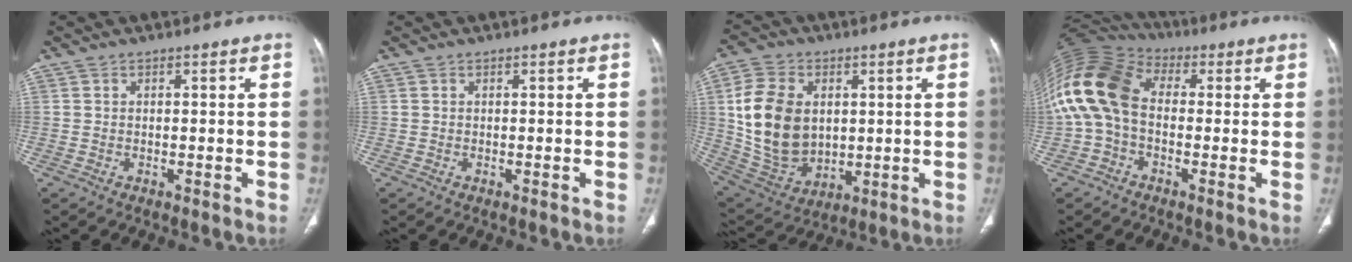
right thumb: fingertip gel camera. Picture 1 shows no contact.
{"total": 0.0}
{"total": 17.0, "force": [2.6, 12.2, 11.6], "torque": [-0.201, -0.010, 0.067]}
{"total": 15.5, "force": [0.1, 10.5, 11.3], "torque": [-0.238, 0.039, -0.009]}